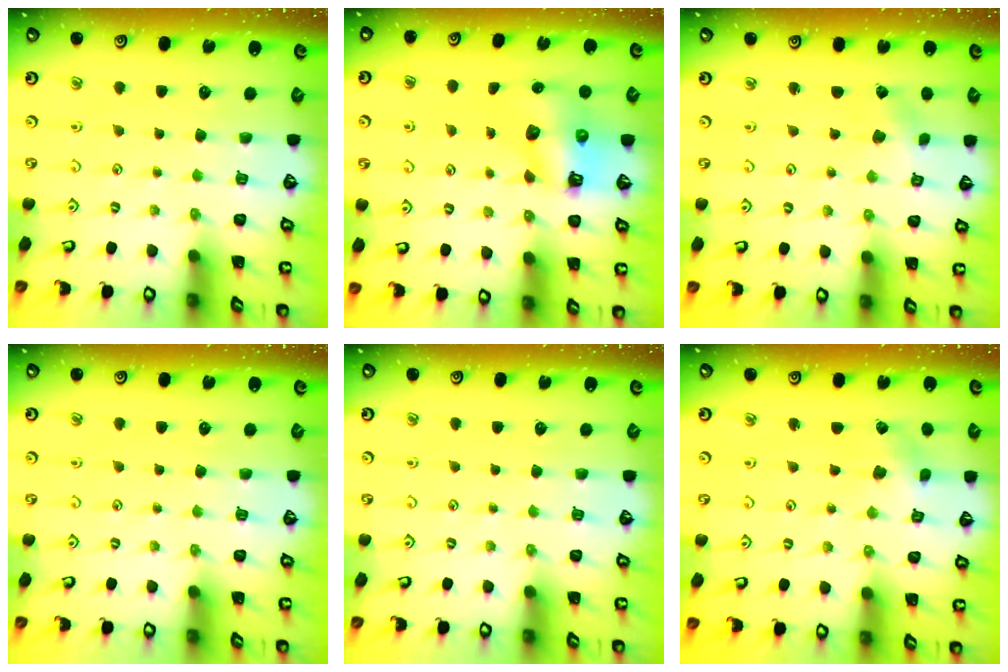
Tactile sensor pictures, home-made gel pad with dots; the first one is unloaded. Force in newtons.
{"total": 7.4, "press": 7.4, "slide": 1.0}
{"total": 0.6, "press": 0.6, "slide": 0.2}
{"total": 0.0}
{"total": 0.0}
{"total": 2.2, "press": 2.1, "slide": 0.6}